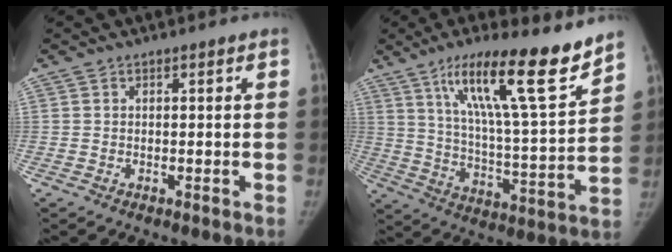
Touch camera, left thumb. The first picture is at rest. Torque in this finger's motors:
{"motor_torque": [0.90, -0.27, 1.39, -1.39, 0.53]}